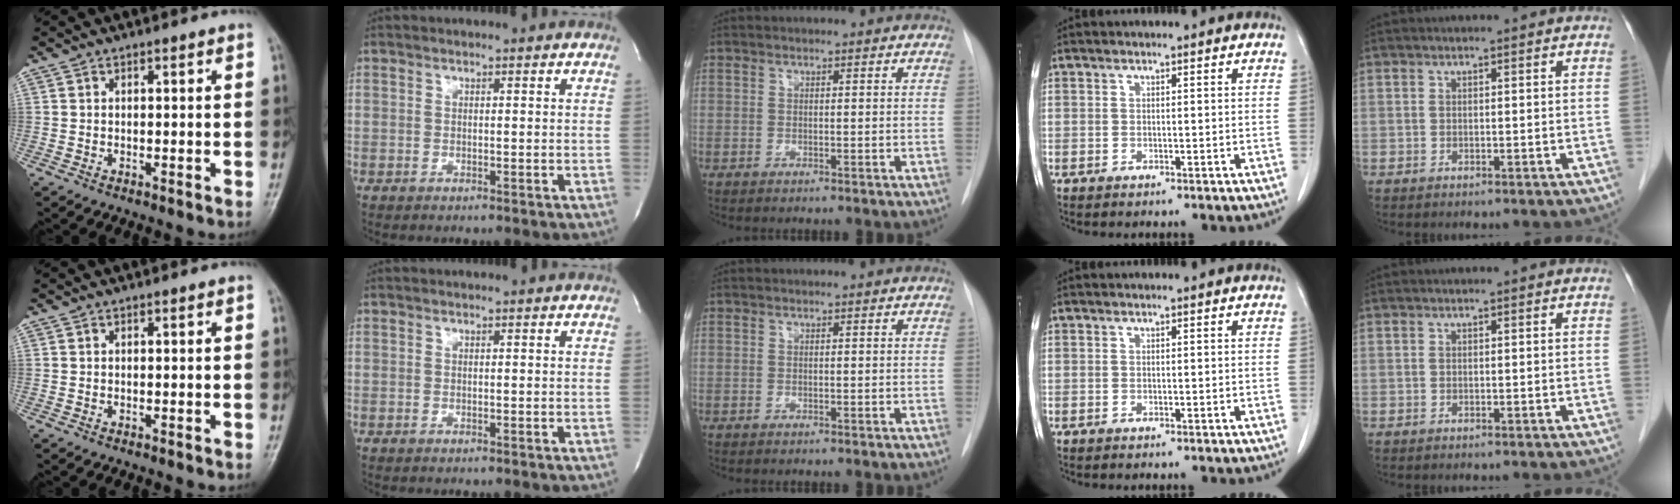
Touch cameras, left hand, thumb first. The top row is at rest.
{}